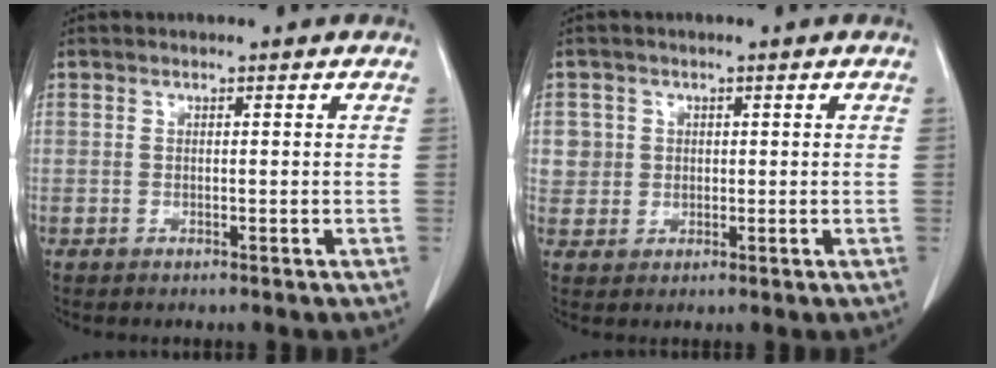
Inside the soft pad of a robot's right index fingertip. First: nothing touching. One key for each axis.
{"total": 3.3, "fx": 0.9, "fy": 3.2, "fz": 0.0, "tx": 0.019, "ty": 0.002, "tz": 0.015}